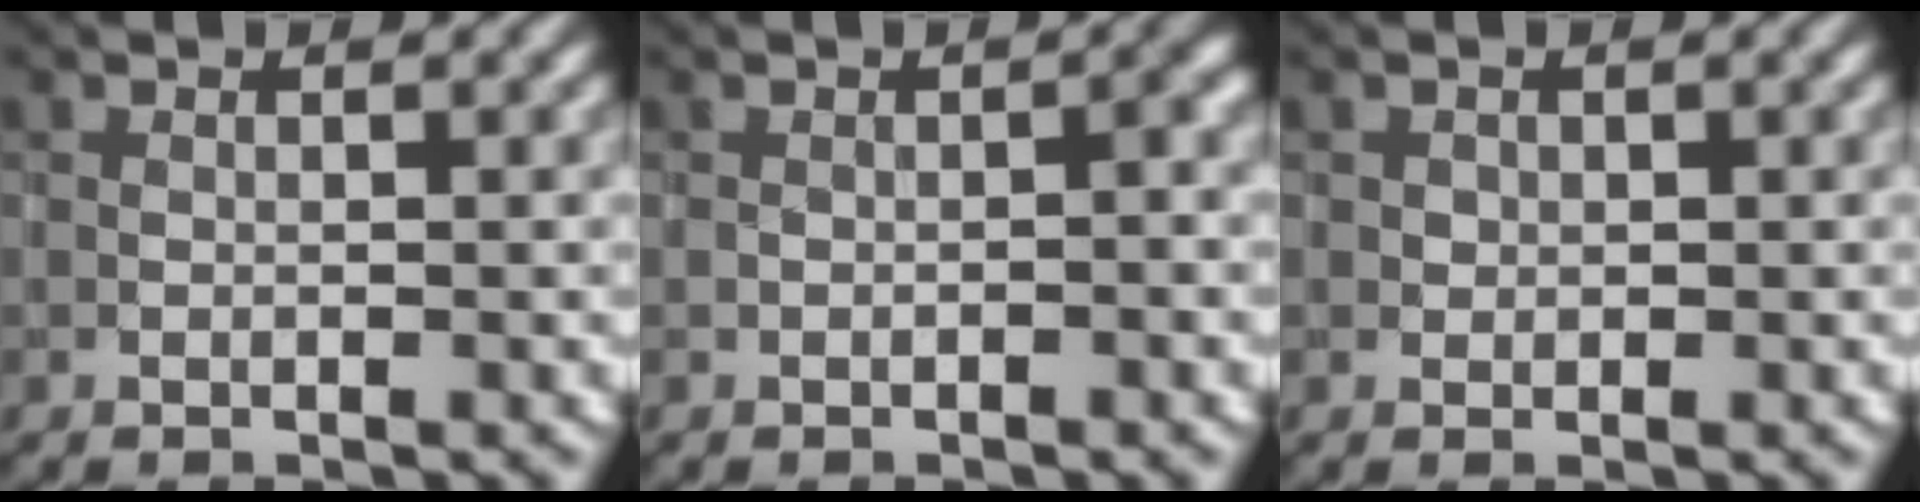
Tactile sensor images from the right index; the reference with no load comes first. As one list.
[{"total": 1.1, "force": [-0.3, 0.5, 1.0], "torque": [-0.020, 0.005, -0.003]}, {"total": 0.6, "force": [0.1, 0.6, 0.1], "torque": [0.002, -0.003, 0.002]}]